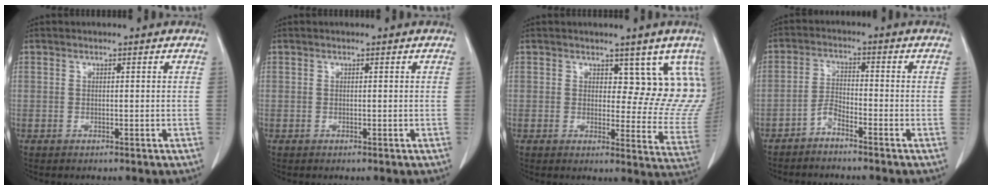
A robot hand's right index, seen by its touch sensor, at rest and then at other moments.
{"total": 0.0}
{"total": 9.9, "force": [6.2, 4.8, 6.1], "torque": [-0.046, -0.023, 0.065]}
{"total": 2.9, "force": [-2.6, 0.5, 1.3], "torque": [-0.028, 0.001, -0.054]}